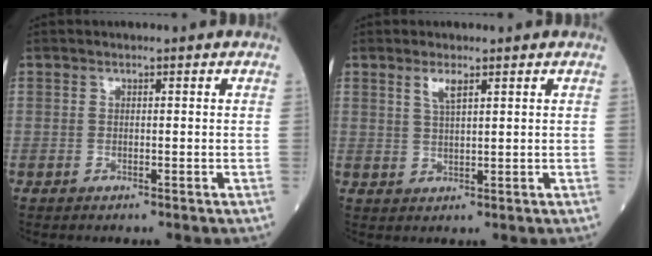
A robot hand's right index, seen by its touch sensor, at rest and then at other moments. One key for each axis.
{"total": 2.7, "fx": 1.6, "fy": 0.4, "fz": 2.1, "tx": -0.045, "ty": 0.000, "tz": 0.032}